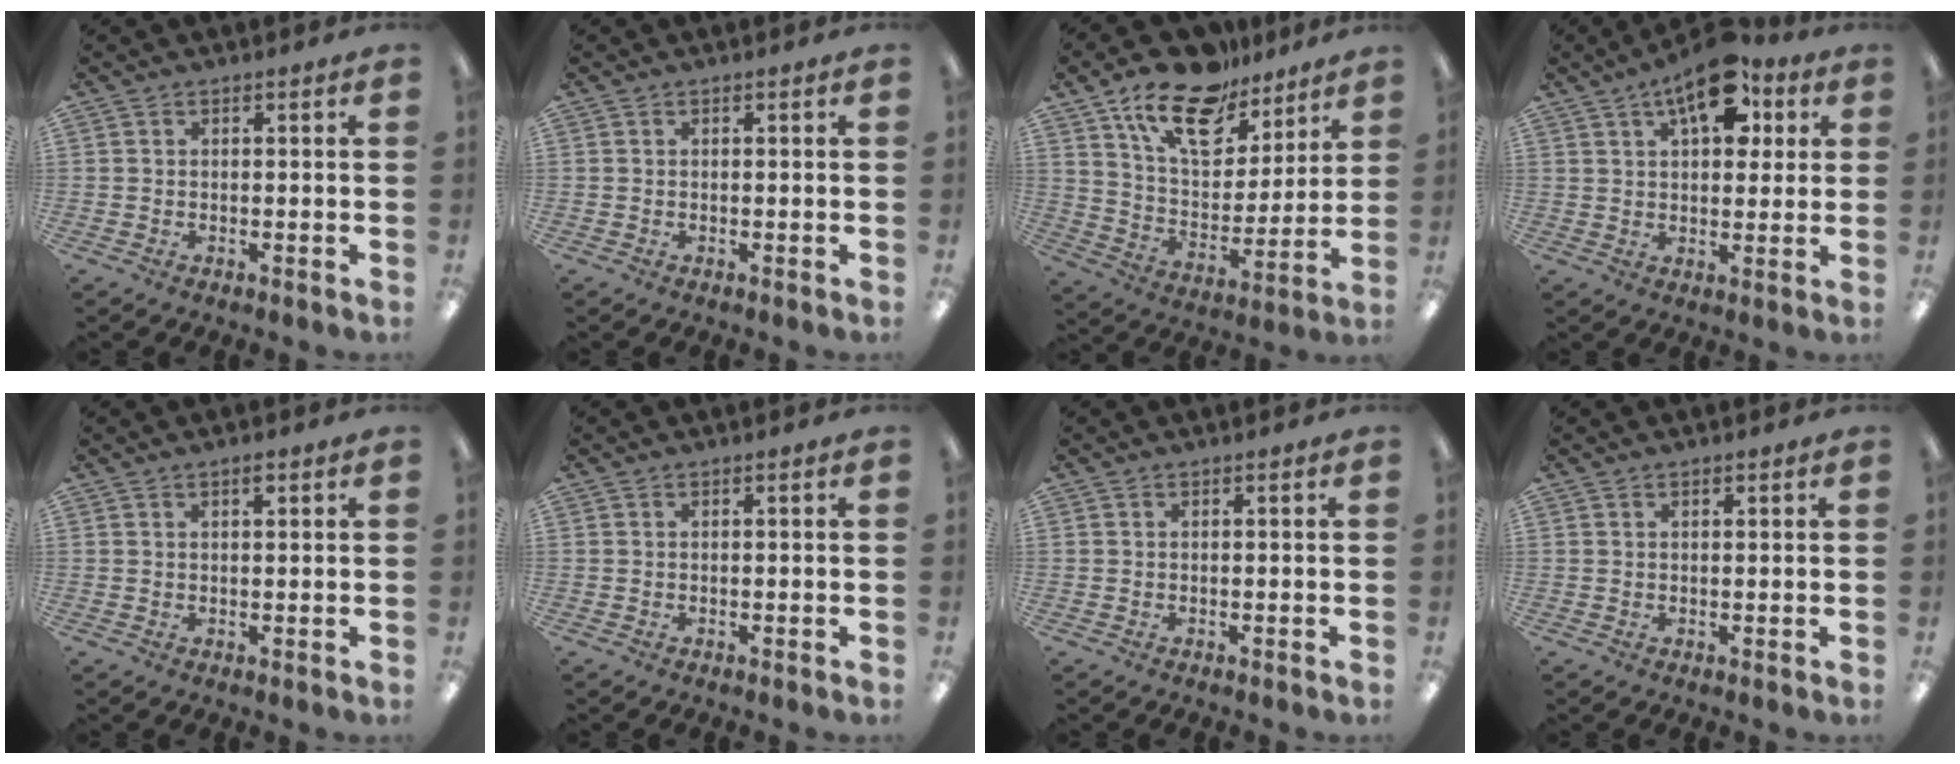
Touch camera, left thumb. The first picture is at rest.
{"total": 0.0}
{"total": 18.3, "force": [12.7, 9.3, 9.2], "torque": [-0.158, -0.069, 0.224]}
{"total": 13.9, "force": [7.1, 7.1, 9.6], "torque": [-0.130, -0.023, 0.118]}
{"total": 1.8, "force": [1.2, 0.6, 1.2], "torque": [-0.009, -0.005, 0.017]}
{"total": 0.0}
{"total": 0.0}
{"total": 0.8, "force": [0.6, 0.3, 0.4], "torque": [-0.008, 0.002, 0.011]}